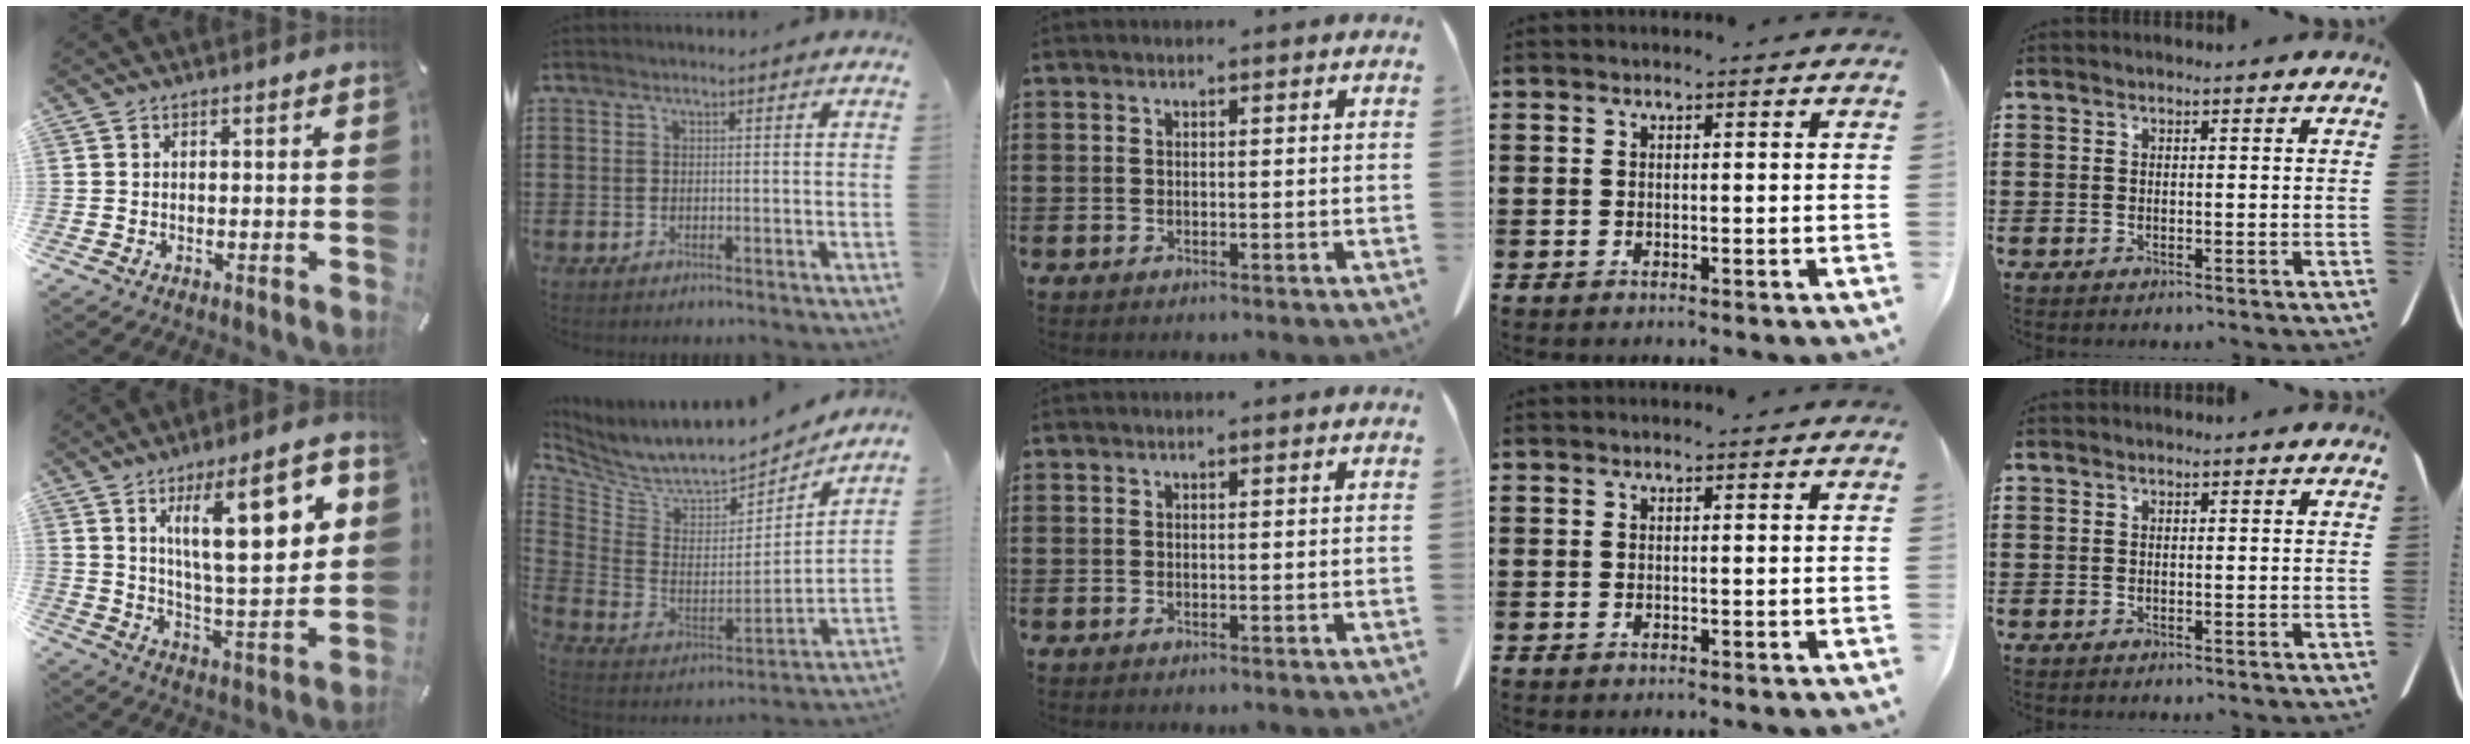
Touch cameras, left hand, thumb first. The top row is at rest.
{"thumb": {"total": 20.0, "force": [7.9, 6.7, 17.1], "torque": [-0.250, -0.024, 0.117]}, "index": {"total": 7.4, "force": [6.8, 1.4, 2.5], "torque": [-0.085, -0.062, 0.114]}}